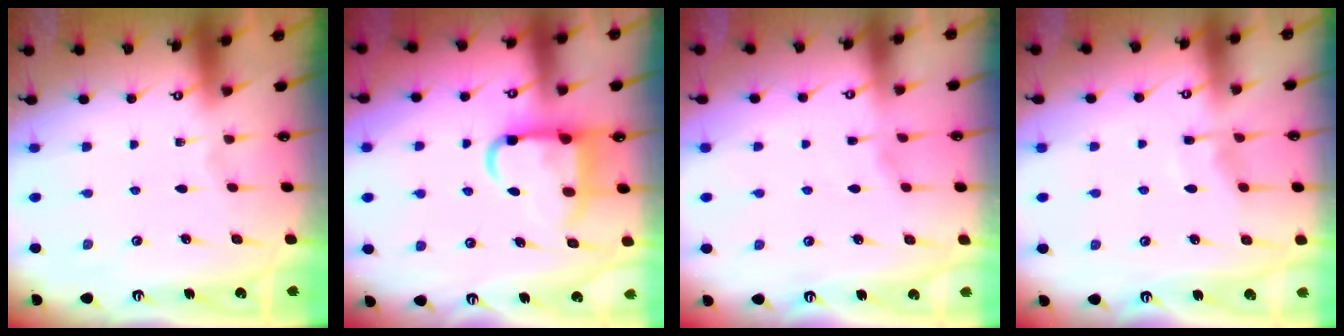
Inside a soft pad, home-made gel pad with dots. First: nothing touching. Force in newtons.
{"total": 10.7, "press": 10.6, "slide": 1.6}
{"total": 1.5, "press": 1.5, "slide": 0.4}
{"total": 3.9, "press": 3.9, "slide": 0.5}